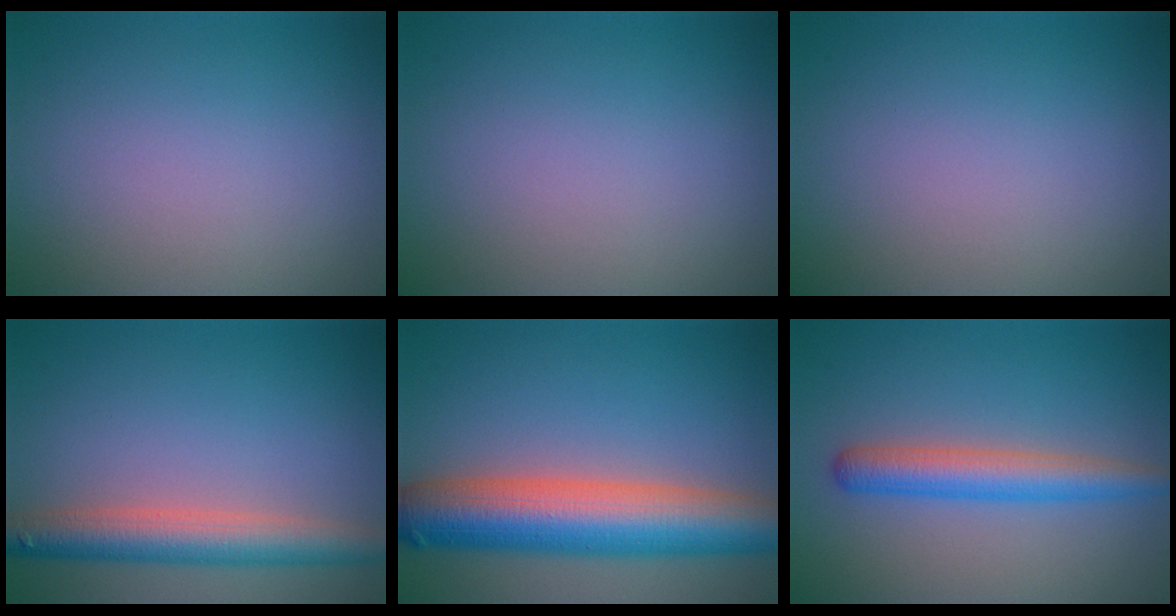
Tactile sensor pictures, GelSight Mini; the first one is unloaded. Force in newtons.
{"total": 0.0}
{"total": 0.0}
{"total": 5.0, "press": 5.0, "slide": 0.2}
{"total": 9.8, "press": 9.7, "slide": 0.5}
{"total": 3.8, "press": 3.8, "slide": 0.2}